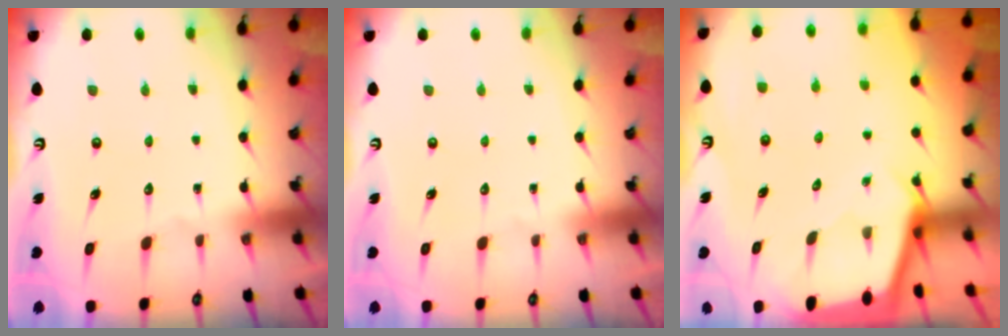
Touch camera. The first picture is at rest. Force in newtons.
{"total": 0.0}
{"total": 2.3, "press": 2.3, "slide": 0.1}